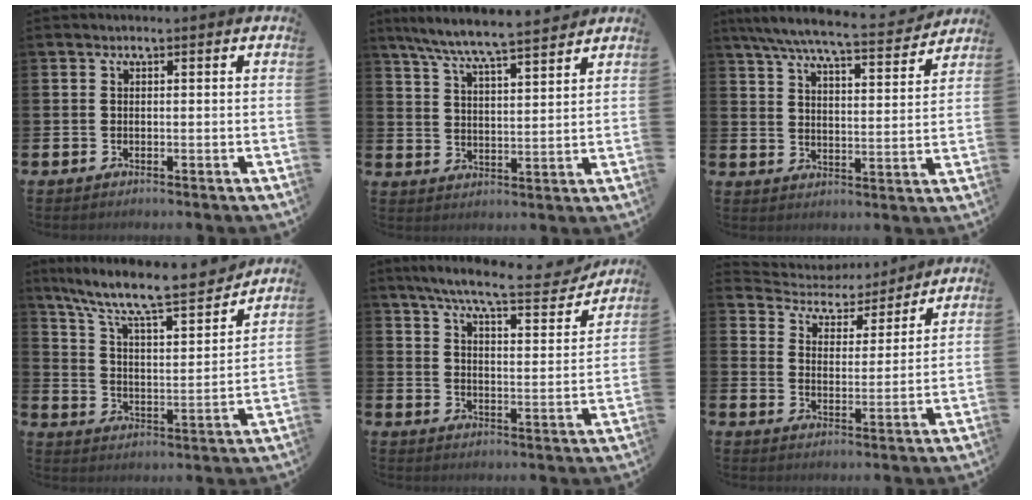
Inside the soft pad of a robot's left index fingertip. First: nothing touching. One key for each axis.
{"total": 7.4, "fx": 7.0, "fy": 0.1, "fz": 2.2, "tx": -0.069, "ty": -0.042, "tz": 0.124}
{"total": 7.7, "fx": 7.0, "fy": 0.7, "fz": 3.0, "tx": -0.077, "ty": -0.046, "tz": 0.120}
{"total": 9.8, "fx": 8.8, "fy": 1.4, "fz": 4.2, "tx": -0.112, "ty": -0.063, "tz": 0.145}
{"total": 8.5, "fx": 7.6, "fy": 0.6, "fz": 3.7, "tx": -0.092, "ty": -0.045, "tz": 0.129}
{"total": 4.4, "fx": 4.1, "fy": 1.7, "fz": -0.2, "tx": -0.029, "ty": -0.039, "tz": 0.066}